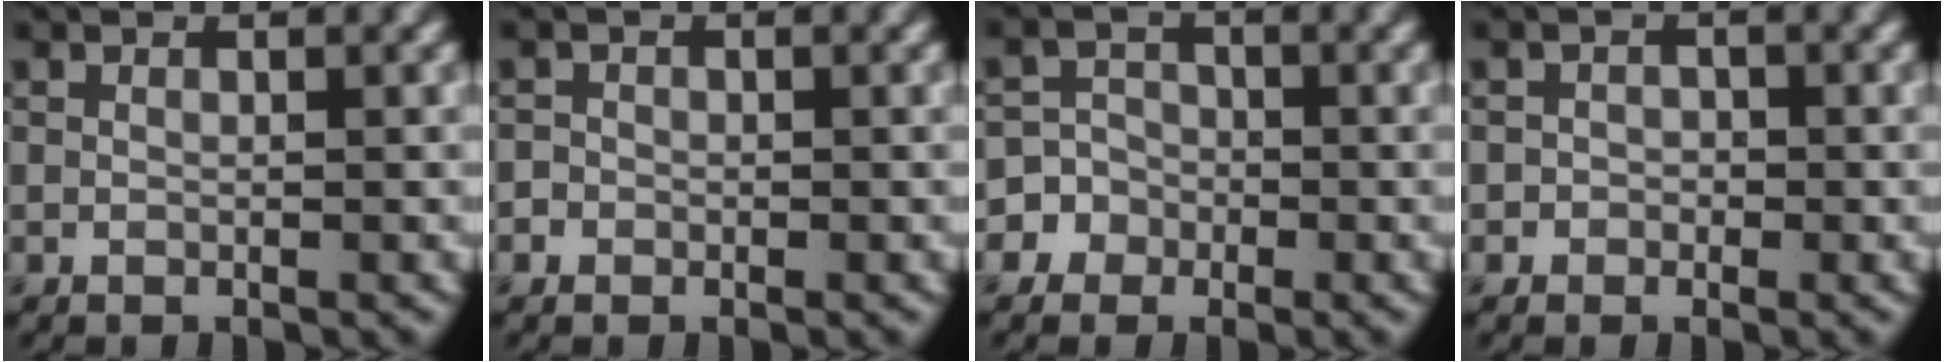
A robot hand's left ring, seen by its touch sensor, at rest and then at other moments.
{"total": 0.8, "force": [-0.4, 0.7, 0.0], "torque": [0.004, -0.001, -0.007]}
{"total": 4.8, "force": [-2.5, 4.1, 0.1], "torque": [0.023, 0.005, -0.056]}
{"total": 1.3, "force": [-0.4, 1.2, 0.2], "torque": [0.014, 0.000, -0.015]}